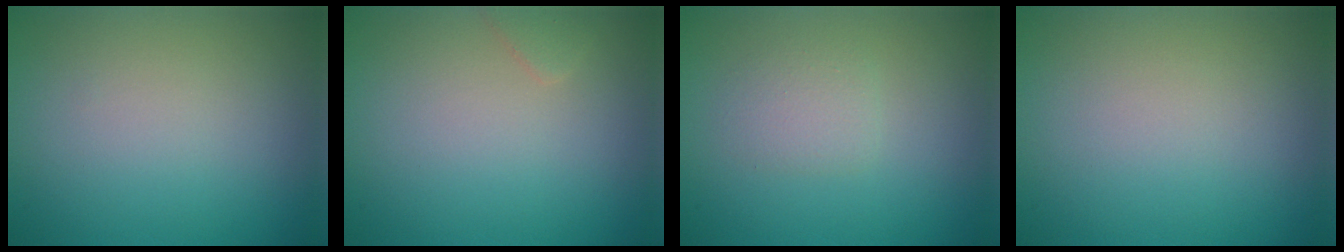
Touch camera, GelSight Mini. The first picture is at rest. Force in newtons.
{"total": 0.8, "press": 0.8, "slide": 0.1}
{"total": 1.5, "press": 1.5, "slide": 0.0}
{"total": 0.0}